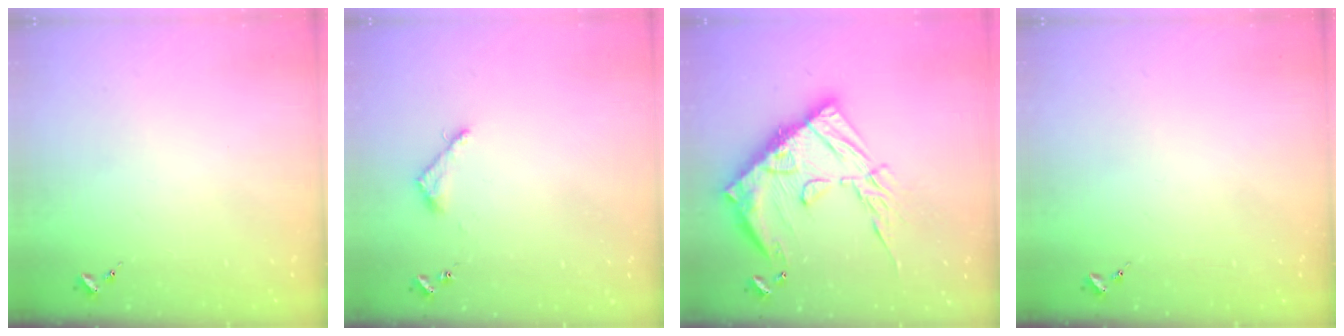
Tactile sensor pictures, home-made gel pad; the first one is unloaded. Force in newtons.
{"total": 3.6, "press": 3.6, "slide": 0.4}
{"total": 22.5, "press": 22.4, "slide": 2.1}
{"total": 0.0}